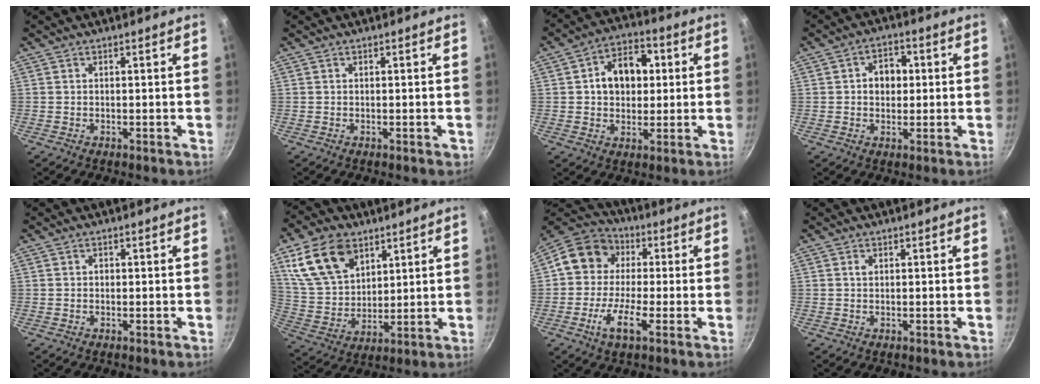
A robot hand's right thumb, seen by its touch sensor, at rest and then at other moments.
{"total": 0.7, "force": [-0.1, 0.4, 0.5], "torque": [-0.002, 0.002, 0.000]}
{"total": 11.5, "force": [1.9, 8.4, 7.5], "torque": [-0.078, 0.011, 0.018]}
{"total": 6.1, "force": [0.7, 4.7, 3.8], "torque": [-0.024, 0.007, 0.003]}
{"total": 0.7, "force": [-0.1, 0.6, 0.3], "torque": [-0.003, 0.004, -0.001]}
{"total": 15.7, "force": [7.8, 10.2, 9.0], "torque": [-0.139, -0.021, 0.161]}
{"total": 13.4, "force": [-1.5, 9.5, 9.3], "torque": [-0.143, 0.040, -0.050]}
{"total": 0.9, "force": [0.3, 0.7, 0.5], "torque": [-0.008, 0.003, 0.004]}